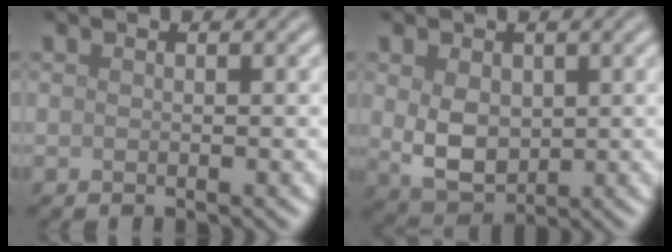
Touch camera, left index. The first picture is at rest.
{"total": 4.7, "force": [0.2, 3.4, 3.3], "torque": [-0.068, -0.007, 0.013]}